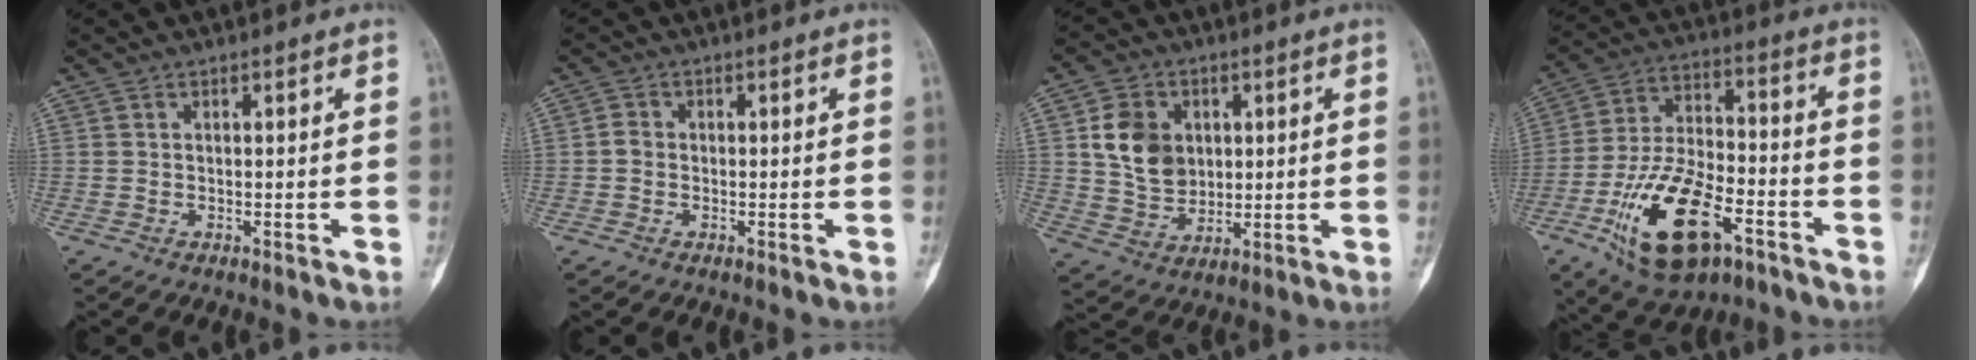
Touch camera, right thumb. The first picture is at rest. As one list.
[{"total": 1.6, "force": [-0.2, 1.4, 0.9], "torque": [-0.013, 0.005, -0.005]}, {"total": 11.0, "force": [2.5, 8.7, 6.2], "torque": [-0.082, -0.012, 0.052]}, {"total": 19.1, "force": [-8.7, 9.2, 14.3], "torque": [-0.253, 0.046, -0.145]}]